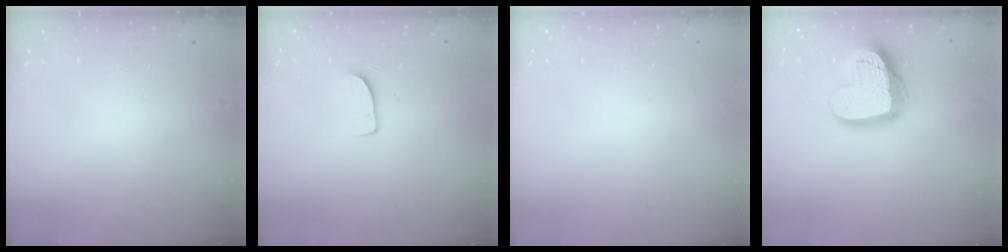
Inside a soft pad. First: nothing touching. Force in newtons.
{"total": 7.7, "press": 7.6, "slide": 0.7}
{"total": 0.0}
{"total": 18.8, "press": 18.7, "slide": 1.8}